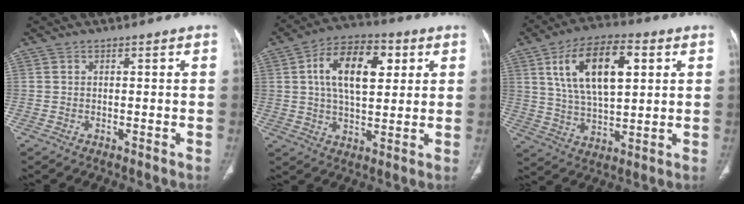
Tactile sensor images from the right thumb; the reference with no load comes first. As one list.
[{"total": 14.9, "force": [4.0, 8.0, 11.9], "torque": [-0.183, 0.005, 0.063]}, {"total": 16.8, "force": [5.5, 8.0, 13.7], "torque": [-0.227, -0.003, 0.100]}]